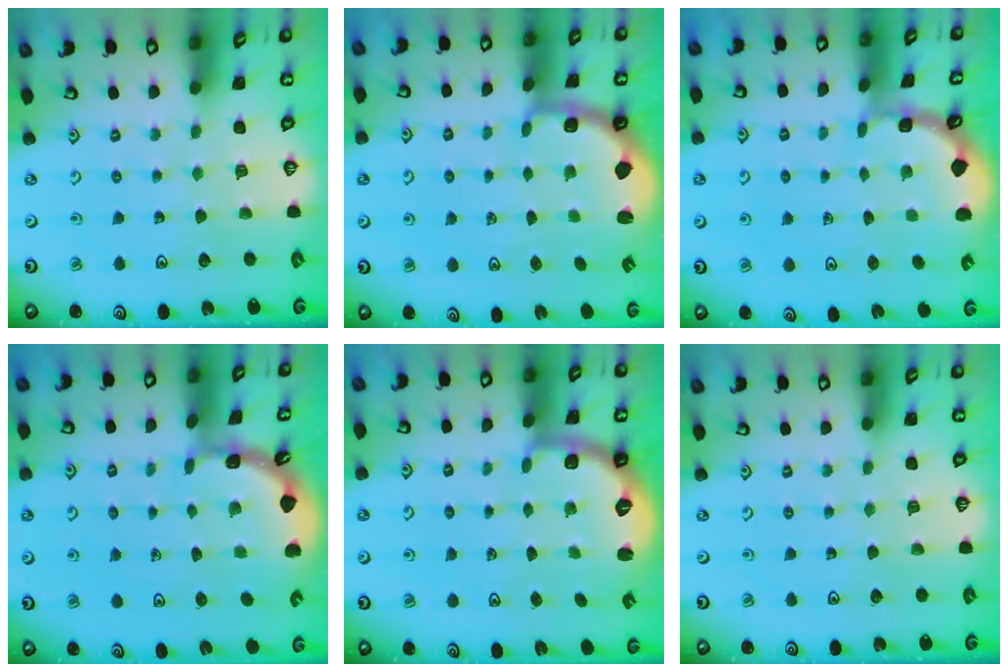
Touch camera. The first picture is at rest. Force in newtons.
{"total": 2.5, "press": 1.2, "slide": 2.1}
{"total": 1.6, "press": 1.6, "slide": 0.1}
{"total": 1.6, "press": 1.6, "slide": 0.1}
{"total": 2.7, "press": 1.7, "slide": 2.0}
{"total": 0.0}